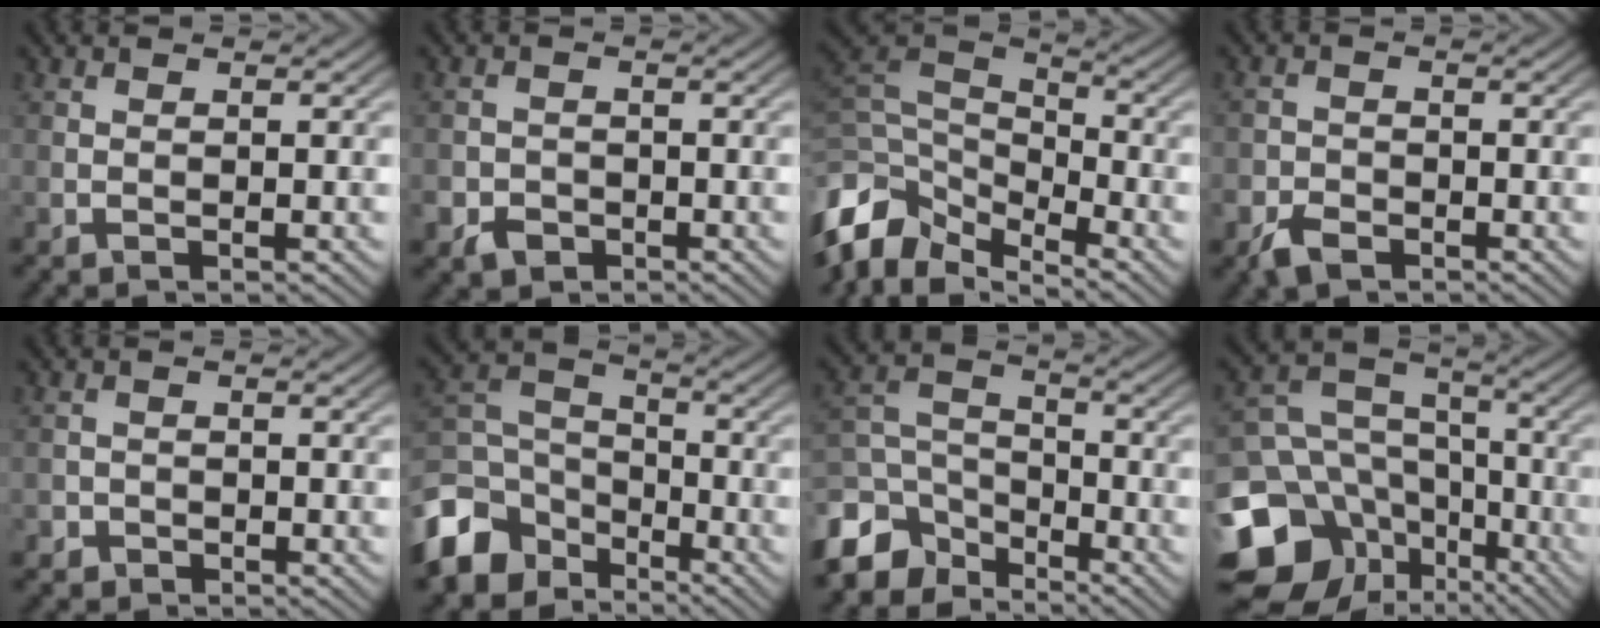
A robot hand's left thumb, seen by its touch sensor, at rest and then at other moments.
{"total": 2.6, "force": [-1.5, 1.9, 0.8], "torque": [-0.014, -0.006, -0.034]}
{"total": 9.6, "force": [-5.3, 5.0, 6.2], "torque": [-0.147, 0.000, -0.113]}
{"total": 3.4, "force": [-2.3, 2.1, 1.4], "torque": [-0.029, -0.007, -0.051]}
{"total": 1.3, "force": [-0.8, 1.0, 0.0], "torque": [0.007, 0.000, -0.018]}
{"total": 11.1, "force": [-6.7, 7.4, 4.9], "torque": [-0.131, -0.012, -0.148]}
{"total": 9.0, "force": [-6.3, 5.1, 3.8], "torque": [-0.094, -0.008, -0.143]}
{"total": 16.5, "force": [-6.9, 12.8, 7.8], "torque": [-0.218, -0.024, -0.110]}